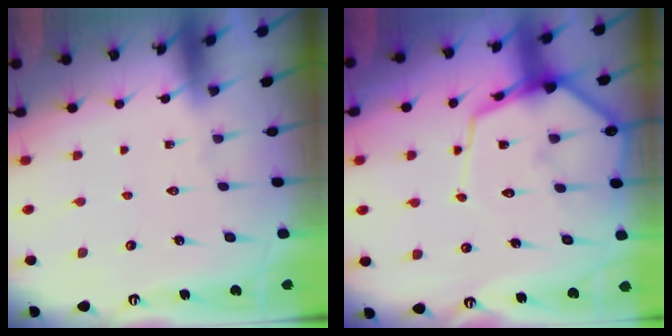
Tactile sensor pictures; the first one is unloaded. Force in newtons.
{"total": 13.1, "press": 13.0, "slide": 1.3}